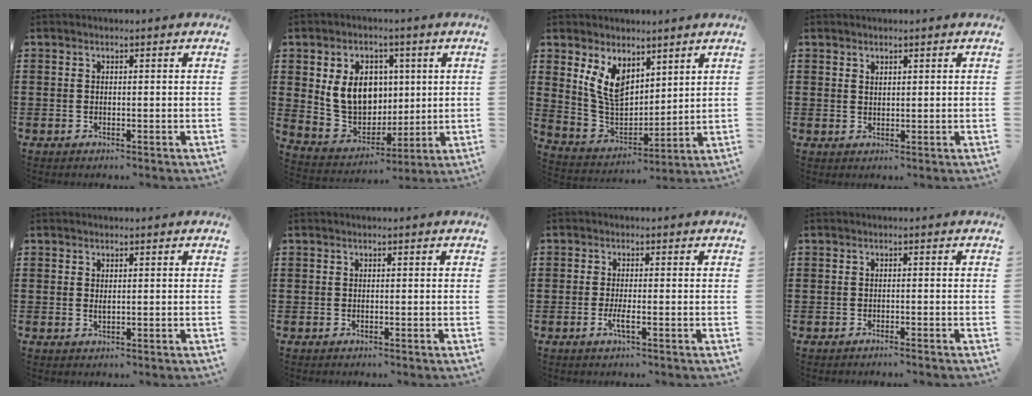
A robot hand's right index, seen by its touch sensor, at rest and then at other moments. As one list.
[{"total": 10.5, "force": [1.9, 8.4, 6.0], "torque": [-0.139, 0.017, 0.036]}, {"total": 7.9, "force": [4.3, 4.9, 4.5], "torque": [-0.115, -0.008, 0.083]}, {"total": 1.2, "force": [1.0, 0.5, 0.1], "torque": [-0.003, 0.003, 0.020]}, {"total": 0.9, "force": [0.3, 0.2, 0.8], "torque": [-0.017, 0.000, 0.006]}, {"total": 0.0}, {"total": 2.4, "force": [-1.1, 0.3, 2.1], "torque": [-0.044, -0.004, -0.021]}, {"total": 0.8, "force": [-0.8, -0.1, 0.2], "torque": [-0.006, 0.000, -0.017]}]